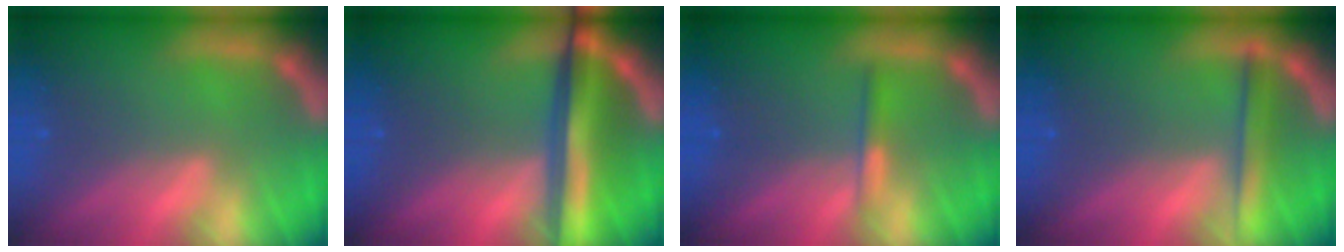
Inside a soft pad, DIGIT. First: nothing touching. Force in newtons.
{"total": 8.1}
{"total": 1.4}
{"total": 2.9}